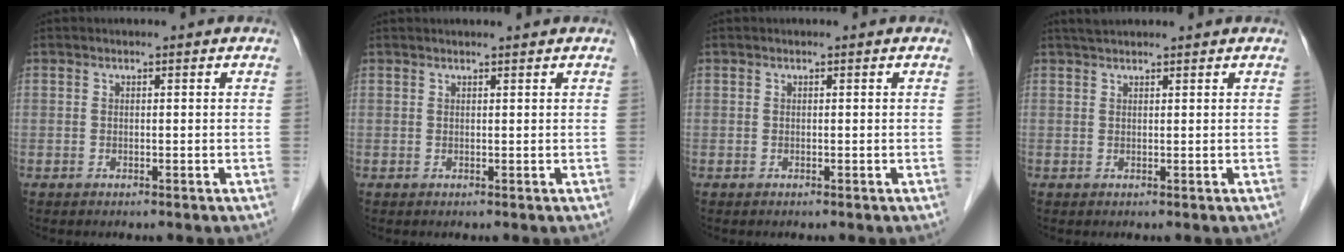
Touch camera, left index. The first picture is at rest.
{"total": 1.8, "force": [1.8, -0.3, 0.5], "torque": [-0.006, 0.012, 0.028]}
{"total": 0.0}
{"total": 2.5, "force": [2.3, 0.1, 0.9], "torque": [-0.015, 0.023, 0.043]}